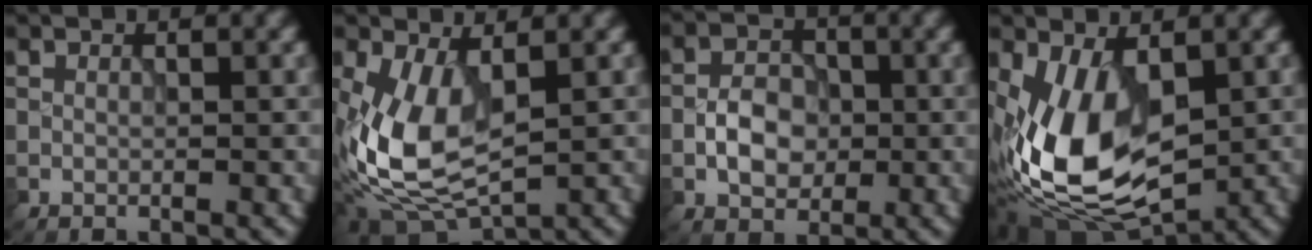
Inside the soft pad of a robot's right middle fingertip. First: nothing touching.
{"total": 7.2, "force": [0.3, 3.7, 6.2], "torque": [-0.141, 0.001, 0.006]}
{"total": 3.4, "force": [-0.7, 2.5, 2.1], "torque": [-0.035, 0.005, -0.015]}
{"total": 9.4, "force": [-0.4, 5.1, 7.8], "torque": [-0.170, -0.008, -0.006]}